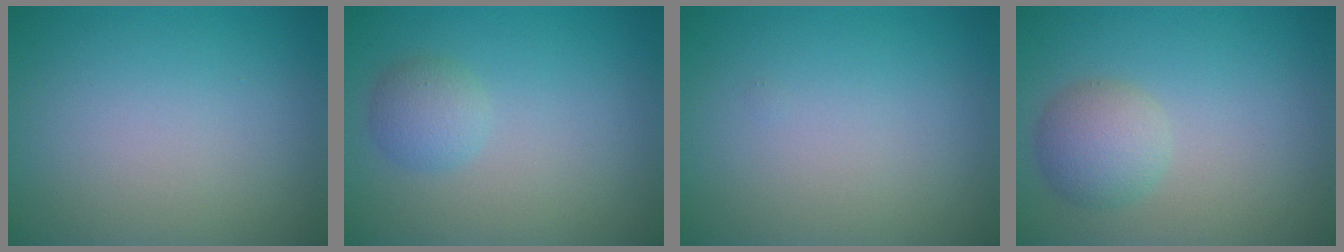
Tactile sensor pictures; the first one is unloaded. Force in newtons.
{"total": 2.0, "press": 2.0, "slide": 0.1}
{"total": 0.0}
{"total": 3.0, "press": 3.0, "slide": 0.1}